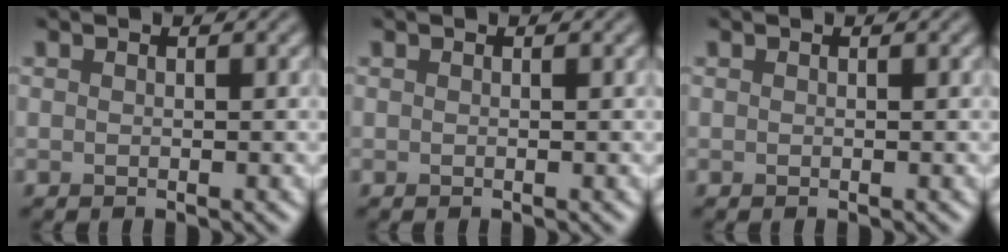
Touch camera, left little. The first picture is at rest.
{"total": 0.0}
{"total": 0.0}